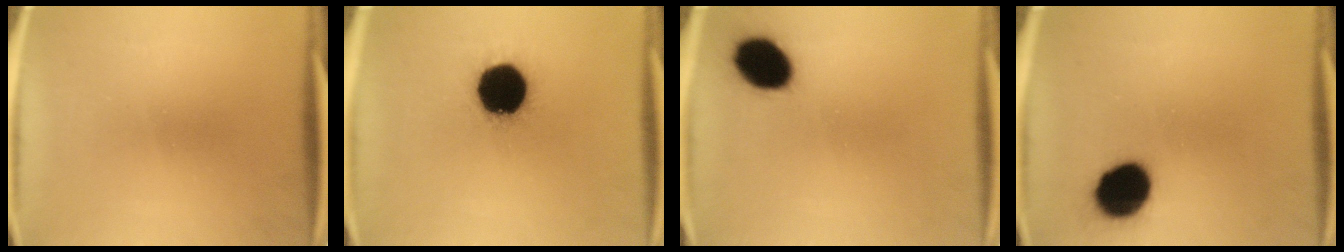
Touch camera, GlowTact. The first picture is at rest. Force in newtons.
{"total": 19.9}
{"total": 11.7}
{"total": 13.7}